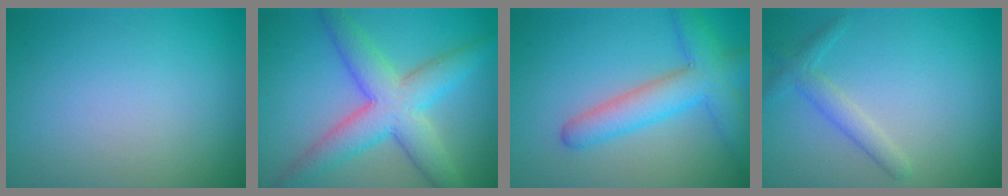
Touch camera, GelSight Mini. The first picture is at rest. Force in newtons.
{"total": 7.1, "press": 7.1, "slide": 0.2}
{"total": 5.3, "press": 5.3, "slide": 0.3}
{"total": 2.0, "press": 2.0, "slide": 0.1}